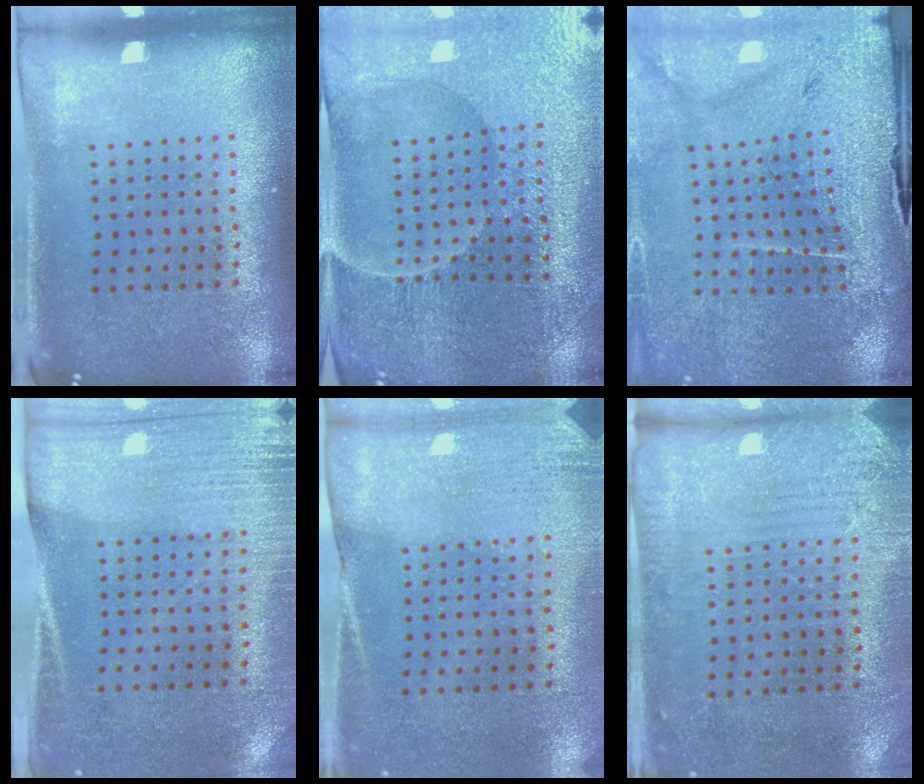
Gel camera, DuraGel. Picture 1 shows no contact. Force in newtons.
{"total": 3.5, "press": 3.5, "slide": 0.2}
{"total": 3.4, "press": 3.3, "slide": 0.7}
{"total": 2.8, "press": 2.5, "slide": 1.3}
{"total": 2.6, "press": 2.3, "slide": 1.3}
{"total": 2.9, "press": 2.4, "slide": 1.6}